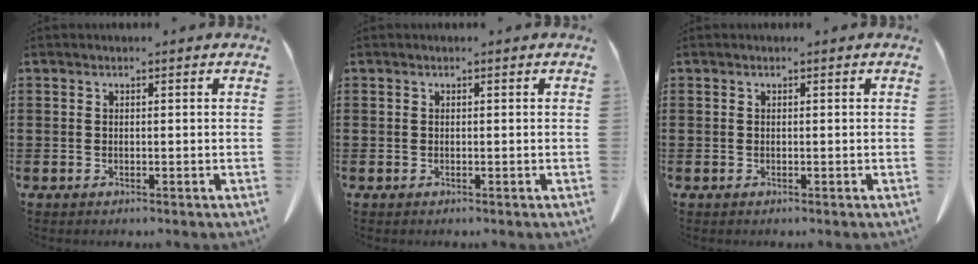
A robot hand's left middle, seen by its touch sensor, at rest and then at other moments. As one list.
[{"total": 0.0}, {"total": 0.0}]